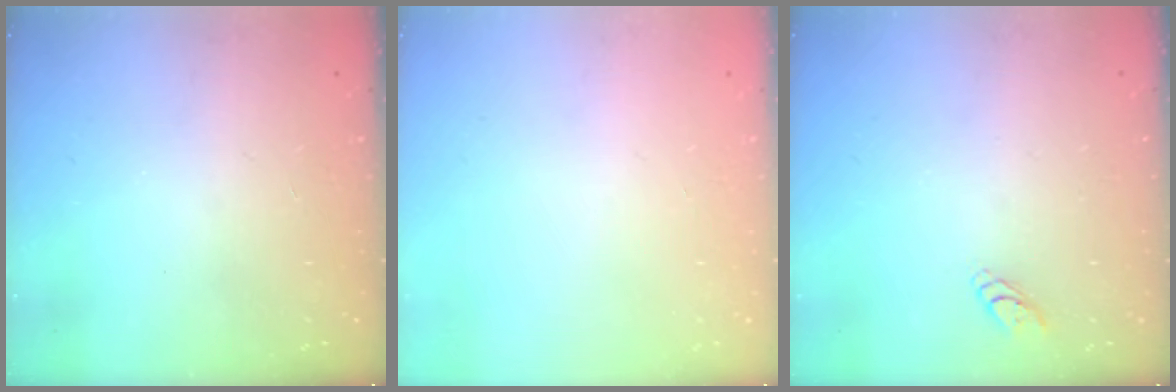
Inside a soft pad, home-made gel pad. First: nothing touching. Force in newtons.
{"total": 0.0}
{"total": 2.8, "press": 2.8, "slide": 0.3}